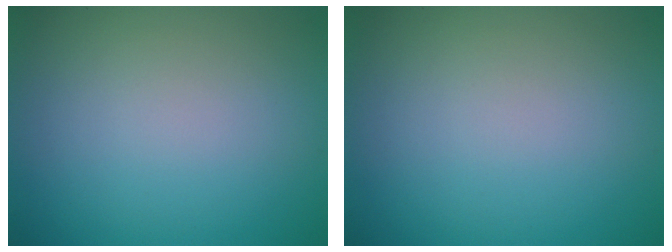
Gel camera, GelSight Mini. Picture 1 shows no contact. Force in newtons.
{"total": 0.0}